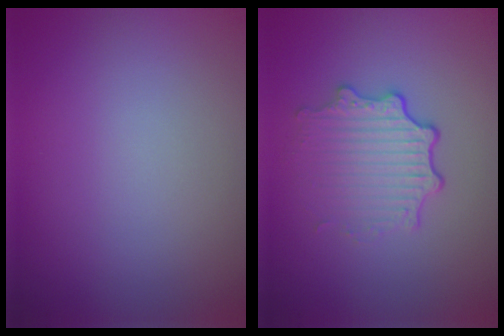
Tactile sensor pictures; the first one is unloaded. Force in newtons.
{"total": 3.4, "press": 2.7, "slide": 2.0}